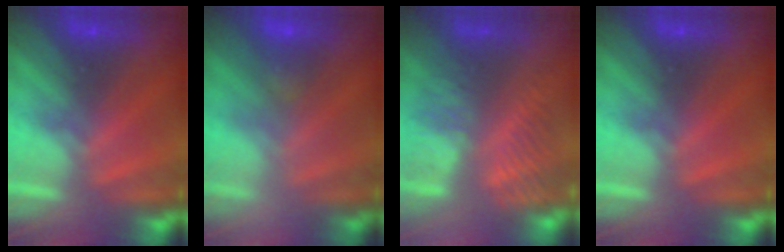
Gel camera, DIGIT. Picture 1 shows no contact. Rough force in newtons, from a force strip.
{"total": 2.2}
{"total": 3.4}
{"total": 0.0}